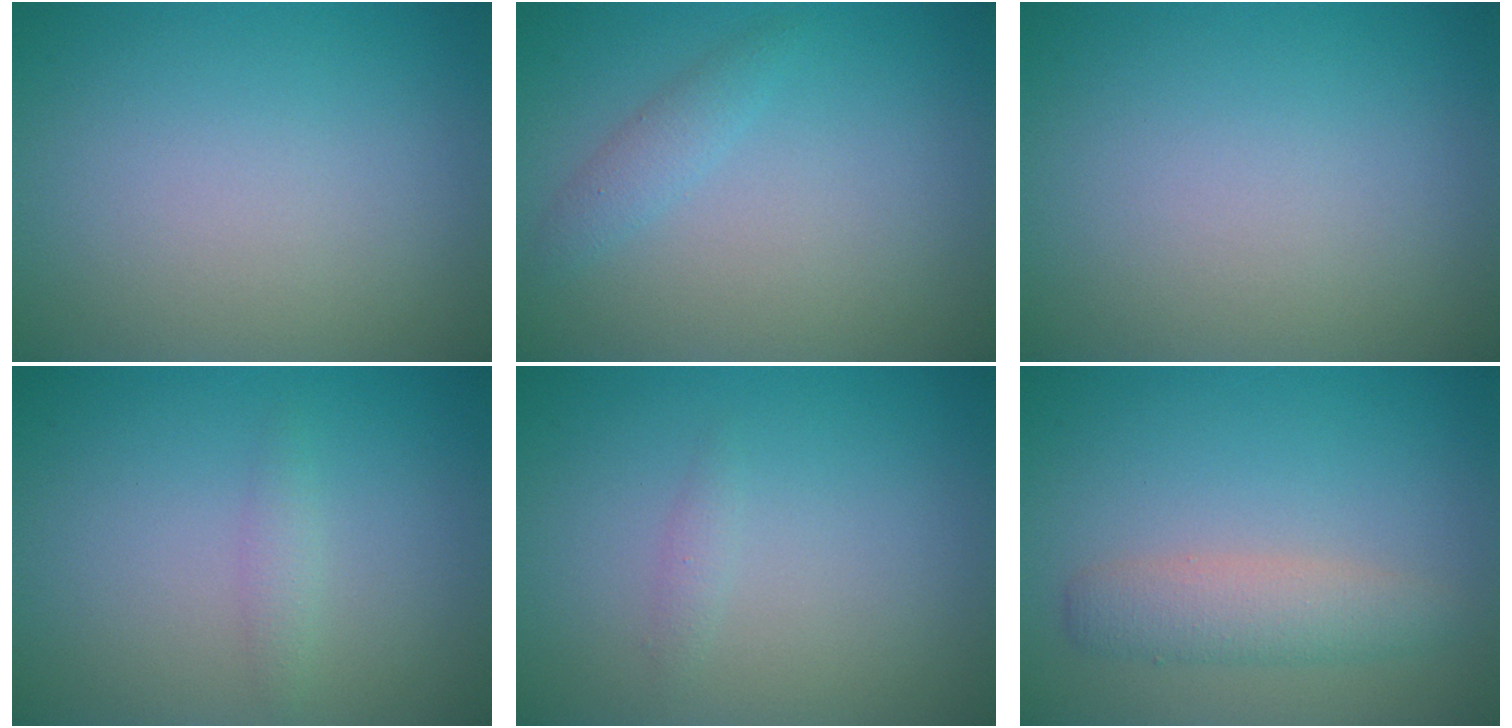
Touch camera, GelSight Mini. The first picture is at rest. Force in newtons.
{"total": 1.5, "press": 1.4, "slide": 0.1}
{"total": 0.0}
{"total": 1.0, "press": 1.0, "slide": 0.0}
{"total": 0.7, "press": 0.7, "slide": 0.0}
{"total": 2.9, "press": 2.9, "slide": 0.1}